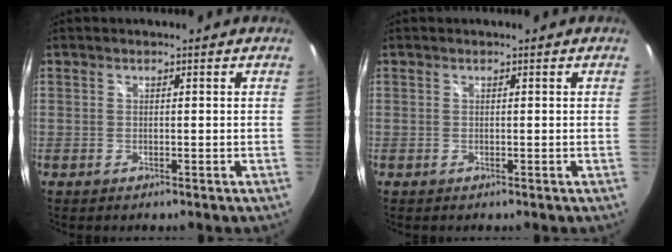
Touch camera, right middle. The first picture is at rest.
{"total": 0.0}